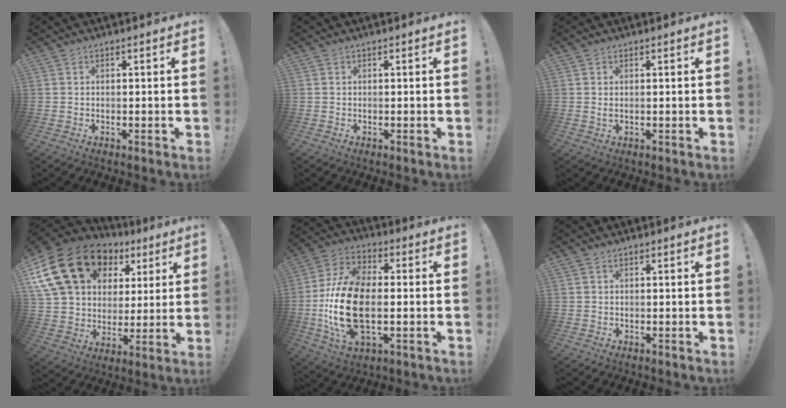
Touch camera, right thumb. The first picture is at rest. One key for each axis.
{"total": 0.0}
{"total": 1.2, "fx": 0.3, "fy": 0.1, "fz": 1.1, "tx": -0.018, "ty": -0.001, "tz": 0.004}
{"total": 22.5, "fx": 10.8, "fy": 15.5, "fz": 12.2, "tx": -0.212, "ty": -0.042, "tz": 0.220}
{"total": 20.3, "fx": -2.9, "fy": 11.6, "fz": 16.5, "tx": -0.340, "ty": 0.006, "tz": -0.040}
{"total": 0.0}